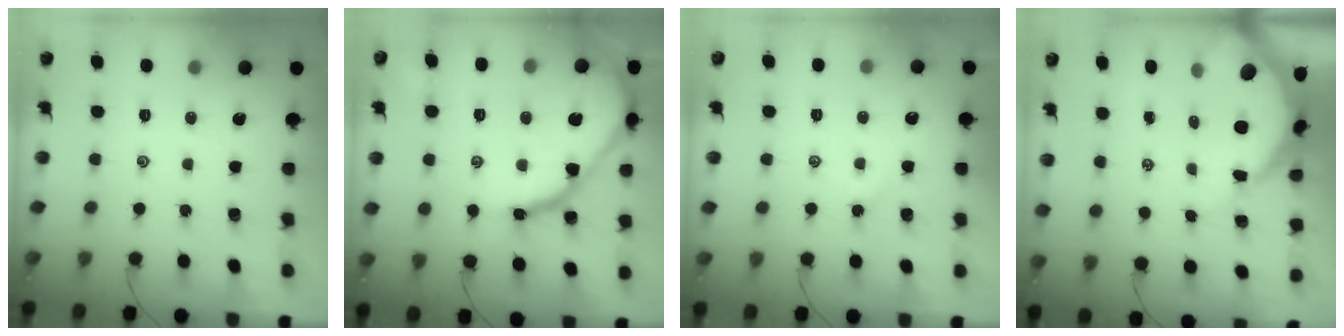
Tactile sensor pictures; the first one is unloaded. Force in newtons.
{"total": 15.6, "press": 15.5, "slide": 1.3}
{"total": 1.3, "press": 1.3, "slide": 0.3}
{"total": 9.3, "press": 9.3, "slide": 1.0}